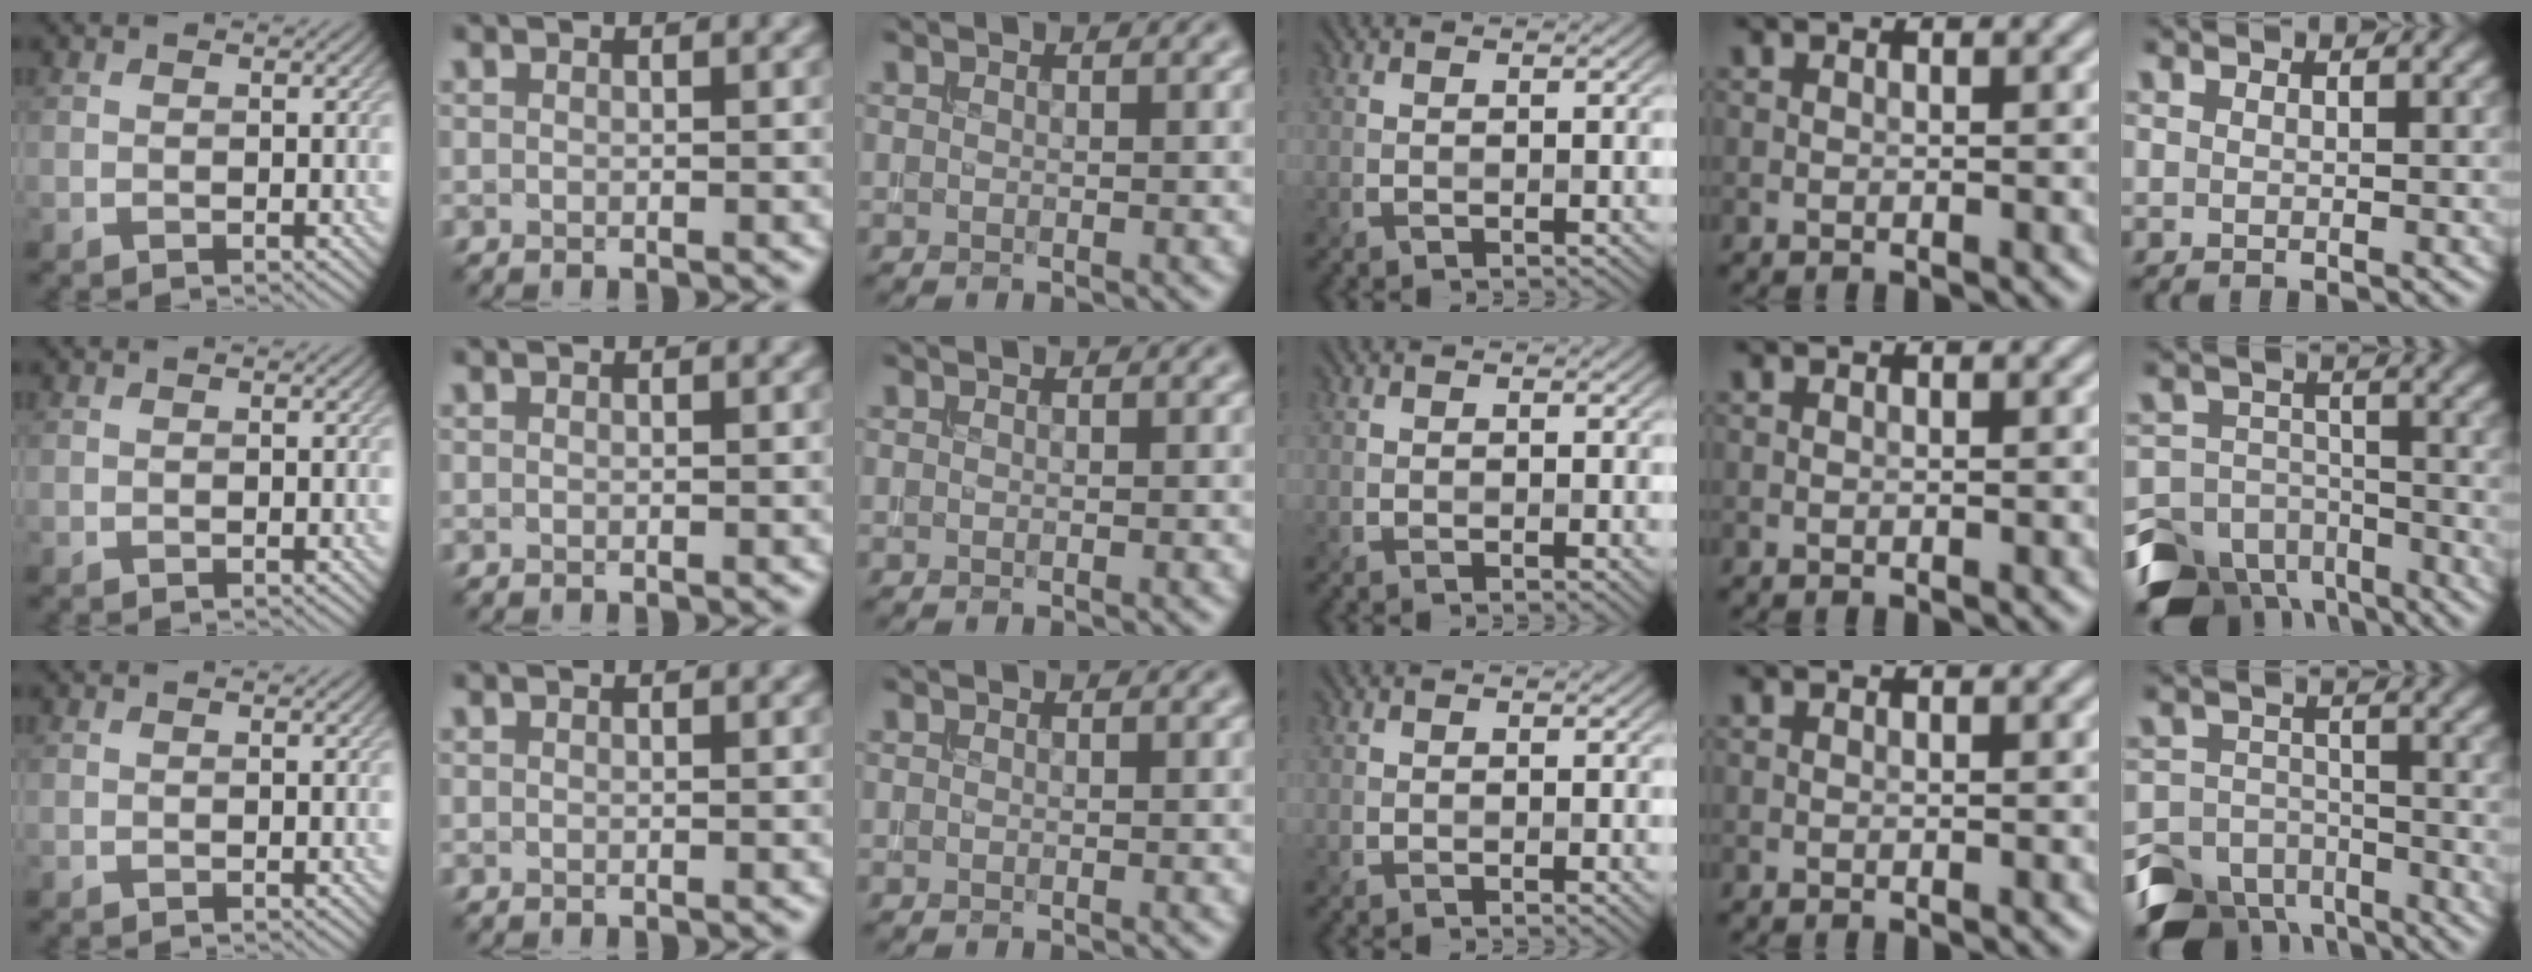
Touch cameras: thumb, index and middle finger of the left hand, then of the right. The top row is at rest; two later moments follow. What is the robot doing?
{"motion": "extract", "object": "bucket"}